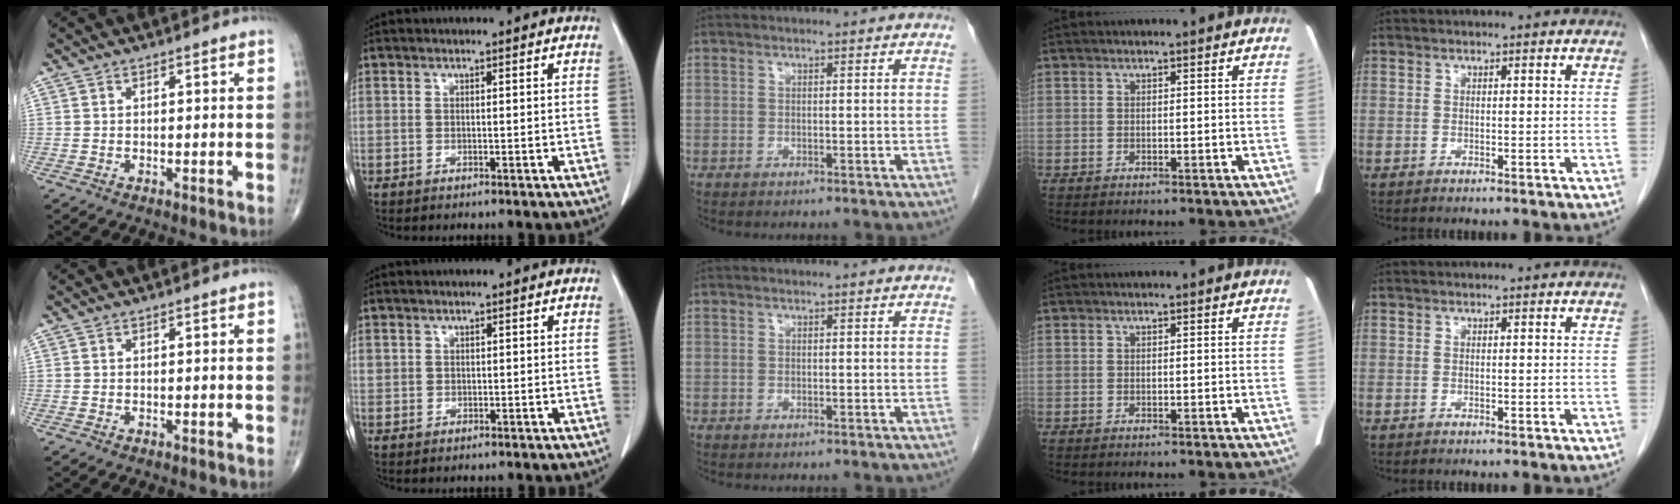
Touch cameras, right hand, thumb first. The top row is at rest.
{"index": {"total": 0.9, "force": [0.3, 0.8, 0.1], "torque": [0.009, 0.007, 0.004]}}